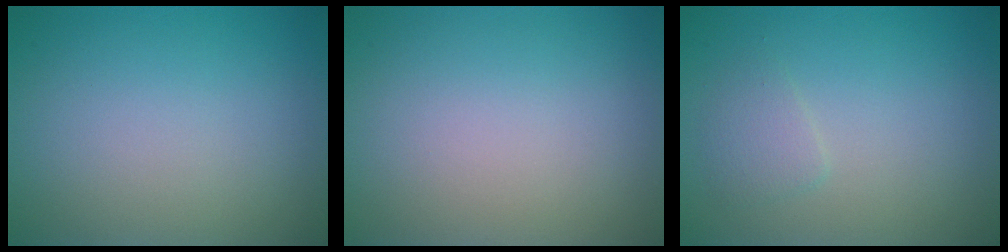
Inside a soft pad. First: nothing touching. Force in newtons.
{"total": 0.0}
{"total": 1.3, "press": 1.3, "slide": 0.1}